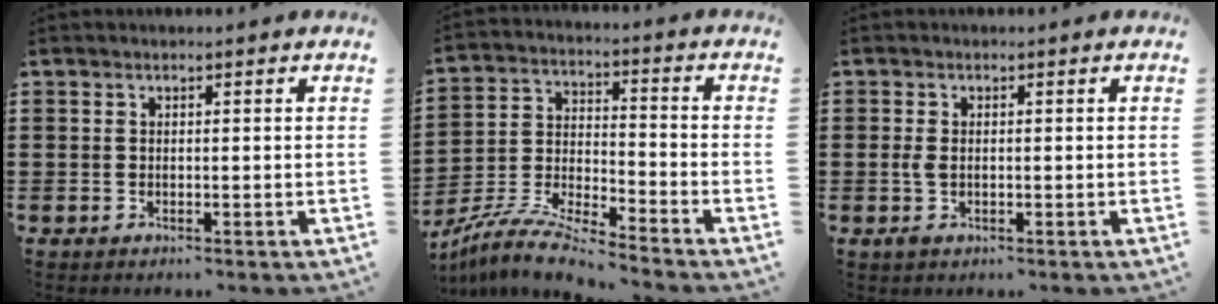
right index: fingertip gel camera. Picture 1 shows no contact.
{"total": 8.4, "force": [-8.2, -0.1, 2.0], "torque": [-0.053, -0.001, -0.167]}
{"total": 1.8, "force": [-0.2, 1.0, 1.5], "torque": [-0.039, -0.003, -0.006]}